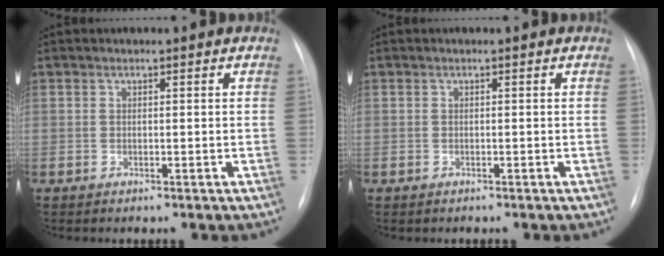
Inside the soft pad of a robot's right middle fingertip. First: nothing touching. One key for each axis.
{"total": 0.0}